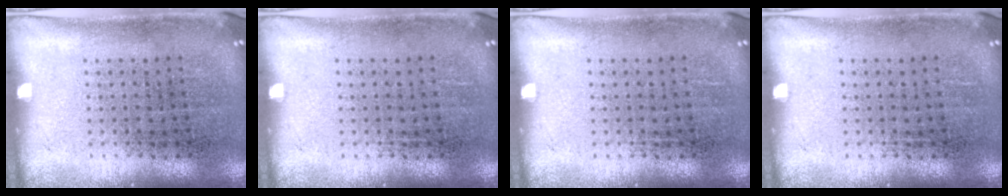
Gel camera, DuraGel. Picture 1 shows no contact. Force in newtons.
{"total": 0.0}
{"total": 0.0}
{"total": 0.0}